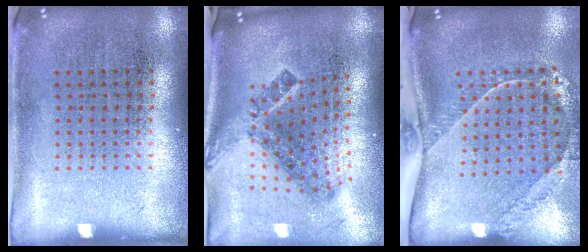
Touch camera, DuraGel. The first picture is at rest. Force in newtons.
{"total": 1.9, "press": 1.3, "slide": 1.4}
{"total": 2.4, "press": 1.7, "slide": 1.7}